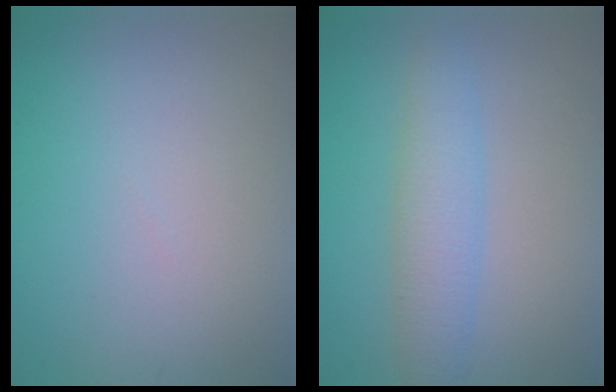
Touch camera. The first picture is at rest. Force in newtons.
{"total": 3.4, "press": 3.4, "slide": 0.1}